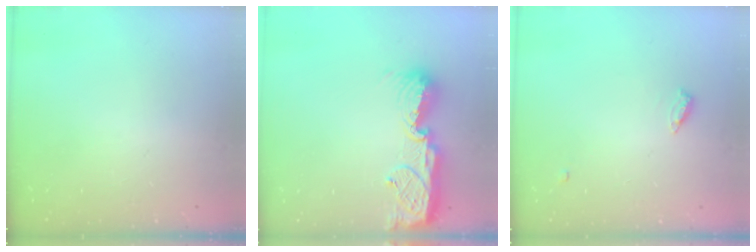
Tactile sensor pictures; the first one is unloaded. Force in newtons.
{"total": 11.6, "press": 11.5, "slide": 1.1}
{"total": 4.5, "press": 4.5, "slide": 0.4}